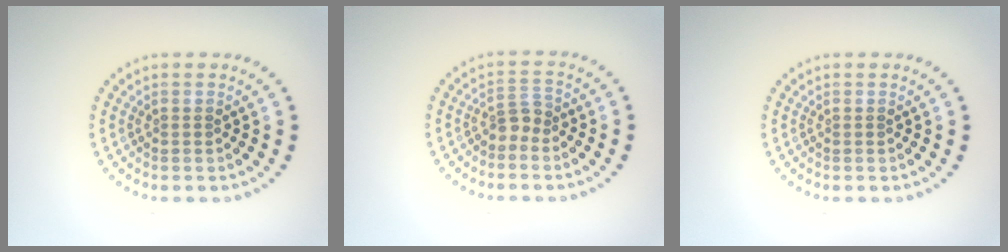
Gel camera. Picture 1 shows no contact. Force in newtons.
{"total": 1.9, "press": 1.3, "slide": 1.3}
{"total": 0.0}